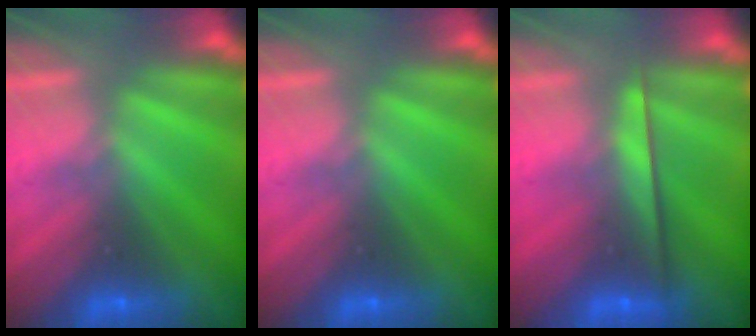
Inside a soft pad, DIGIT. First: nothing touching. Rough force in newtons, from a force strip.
{"total": 0.0}
{"total": 2.3}